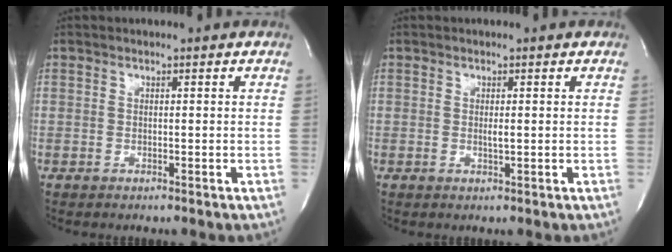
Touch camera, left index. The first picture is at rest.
{"total": 0.9, "force": [0.1, 0.1, 0.9], "torque": [-0.021, -0.003, 0.002]}